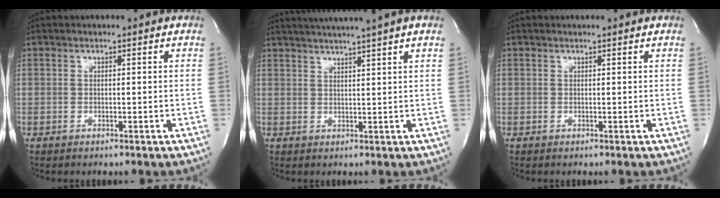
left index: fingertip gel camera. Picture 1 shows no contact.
{"total": 9.3, "force": [7.9, -1.5, 4.7], "torque": [-0.076, 0.018, 0.105]}
{"total": 1.0, "force": [1.0, -0.1, 0.1], "torque": [-0.007, 0.002, 0.013]}